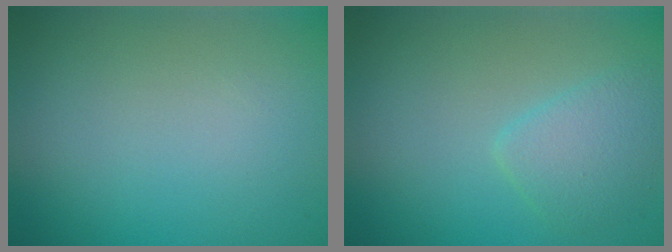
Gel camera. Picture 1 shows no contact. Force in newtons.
{"total": 2.4, "press": 2.4, "slide": 0.1}